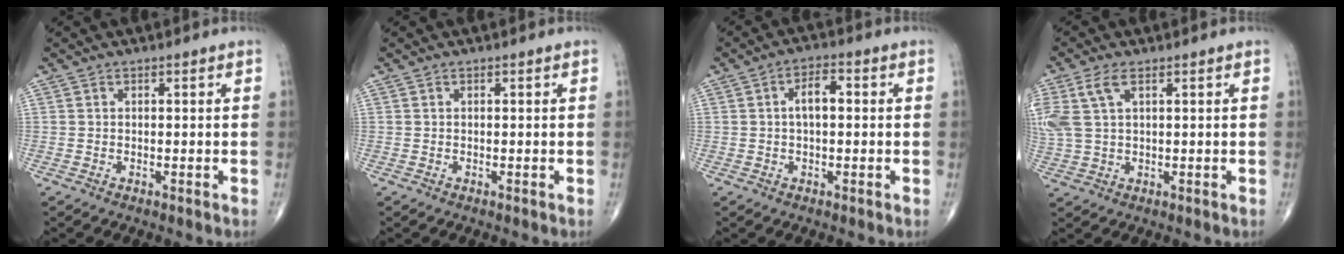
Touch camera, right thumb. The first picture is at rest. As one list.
[{"total": 0.0}, {"total": 4.5, "force": [0.4, 2.2, 3.9], "torque": [-0.065, 0.012, 0.001]}, {"total": 7.9, "force": [2.9, 4.0, 6.2], "torque": [-0.167, 0.013, 0.064]}]